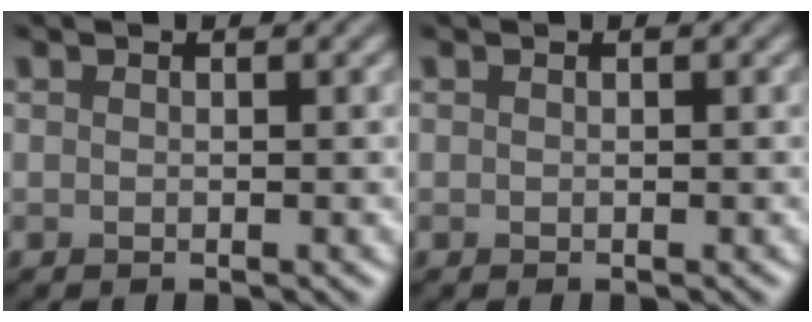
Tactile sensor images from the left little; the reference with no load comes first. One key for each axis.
{"total": 0.0}